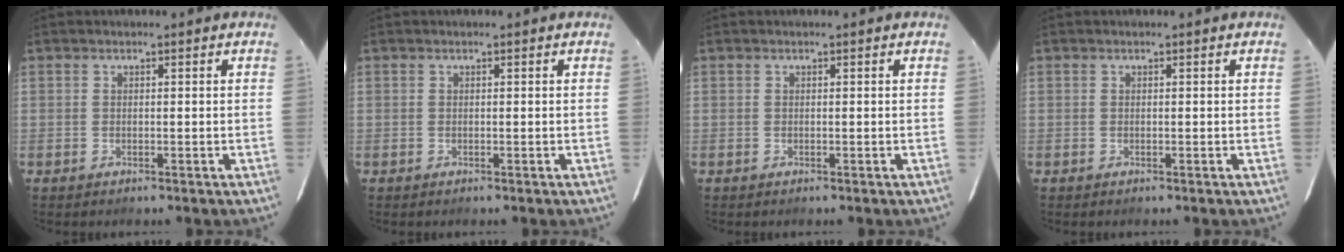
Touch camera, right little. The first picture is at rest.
{"total": 0.0}
{"total": 0.0}
{"total": 0.0}